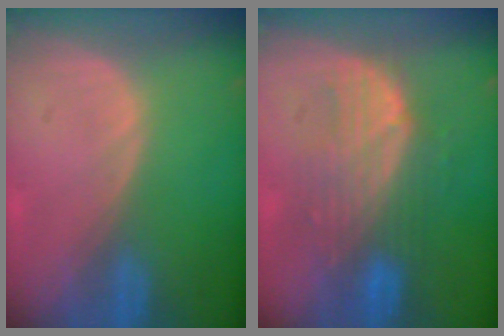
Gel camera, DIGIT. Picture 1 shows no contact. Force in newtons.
{"total": 7.8, "press": 7.7, "slide": 1.4}